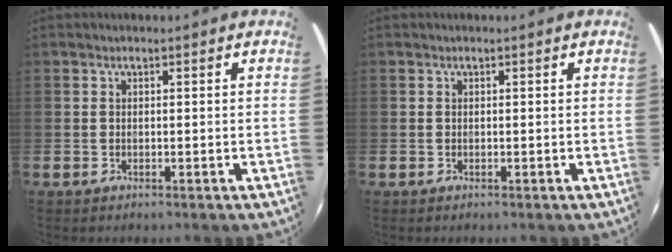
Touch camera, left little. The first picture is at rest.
{"total": 0.0}